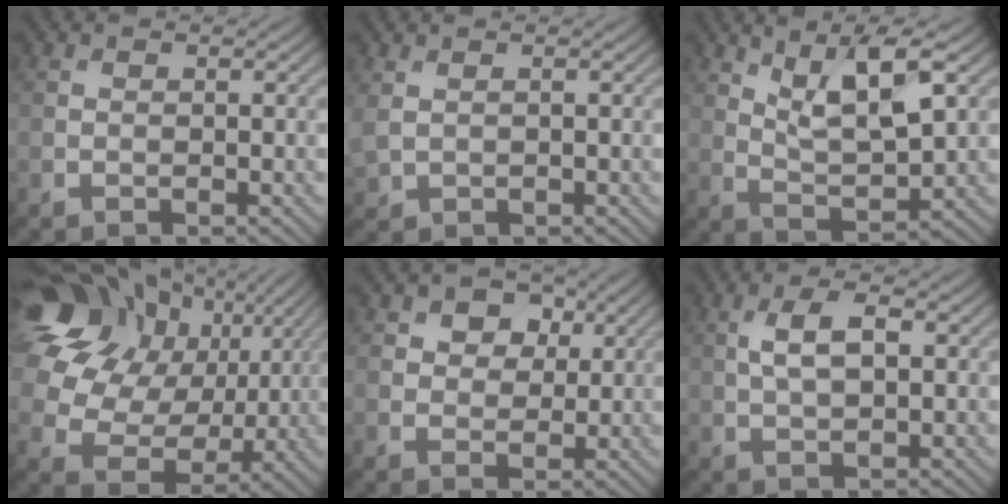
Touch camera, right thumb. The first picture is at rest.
{"total": 2.1, "force": [0.6, 1.3, 1.5], "torque": [-0.049, -0.001, 0.017]}
{"total": 9.3, "force": [4.6, 2.9, 7.5], "torque": [-0.137, 0.000, 0.086]}
{"total": 20.8, "force": [7.8, 15.7, 11.1], "torque": [-0.303, 0.050, 0.168]}
{"total": 5.3, "force": [2.5, 3.9, 2.7], "torque": [-0.049, -0.006, 0.032]}
{"total": 4.4, "force": [0.8, 1.9, 3.9], "torque": [-0.087, 0.005, 0.016]}